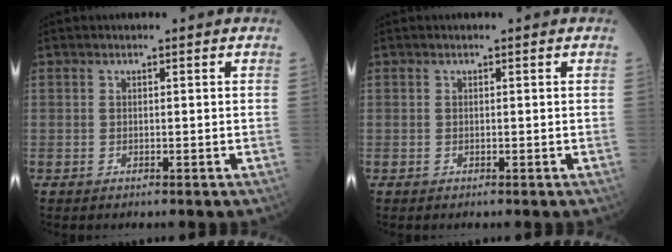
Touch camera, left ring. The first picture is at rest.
{"total": 0.0}